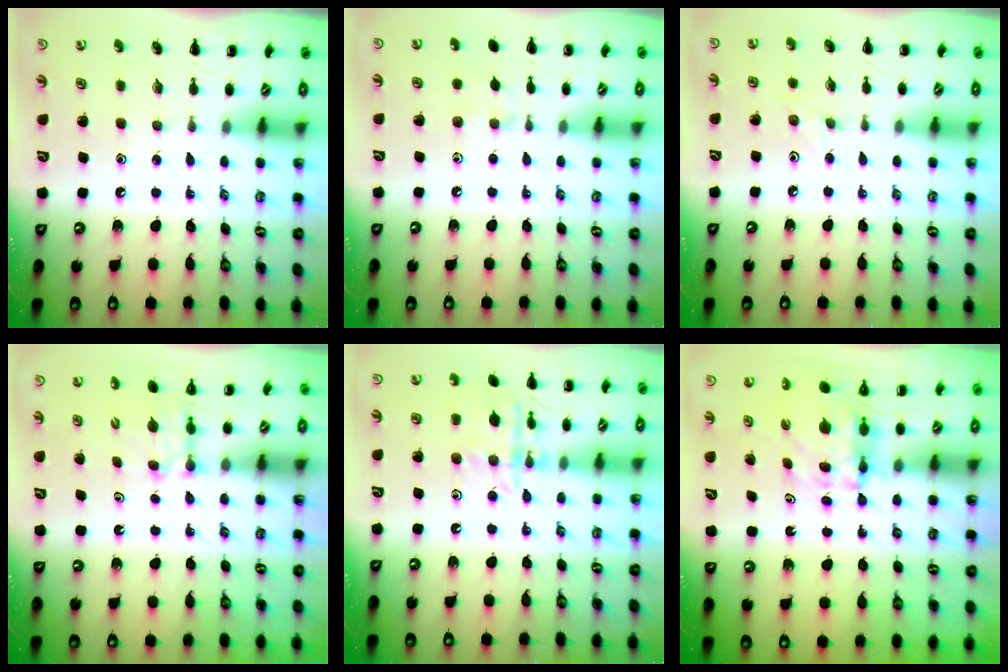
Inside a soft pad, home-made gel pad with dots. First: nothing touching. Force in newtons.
{"total": 3.5, "press": 3.3, "slide": 1.2}
{"total": 2.5, "press": 2.3, "slide": 1.0}
{"total": 2.8, "press": 2.6, "slide": 1.1}
{"total": 12.5, "press": 12.5, "slide": 0.7}
{"total": 3.9, "press": 3.9, "slide": 0.3}